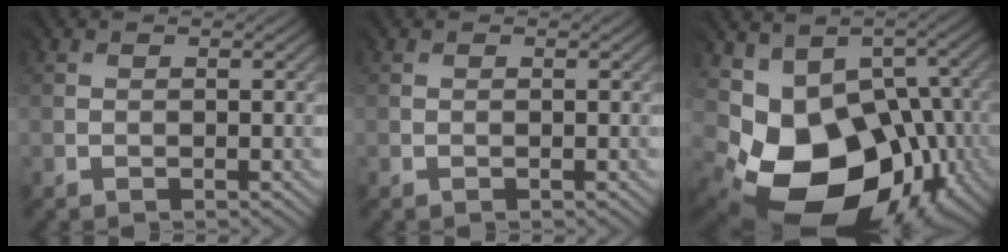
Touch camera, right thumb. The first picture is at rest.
{"total": 0.0}
{"total": 15.1, "force": [-3.4, 11.6, 9.0], "torque": [-0.135, -0.048, -0.029]}